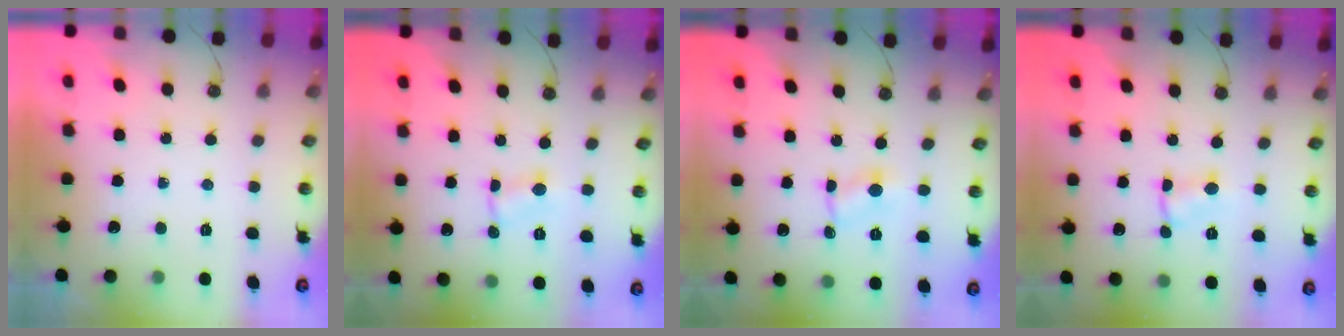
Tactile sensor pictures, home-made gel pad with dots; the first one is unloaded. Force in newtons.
{"total": 1.3, "press": 1.3, "slide": 0.2}
{"total": 1.5, "press": 1.5, "slide": 0.2}
{"total": 1.5, "press": 1.5, "slide": 0.2}